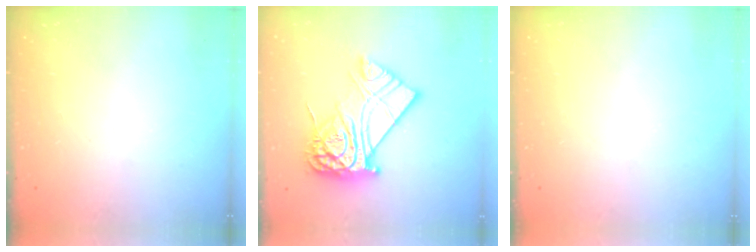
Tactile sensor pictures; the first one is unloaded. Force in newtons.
{"total": 20.2, "press": 20.1, "slide": 1.9}
{"total": 0.0}